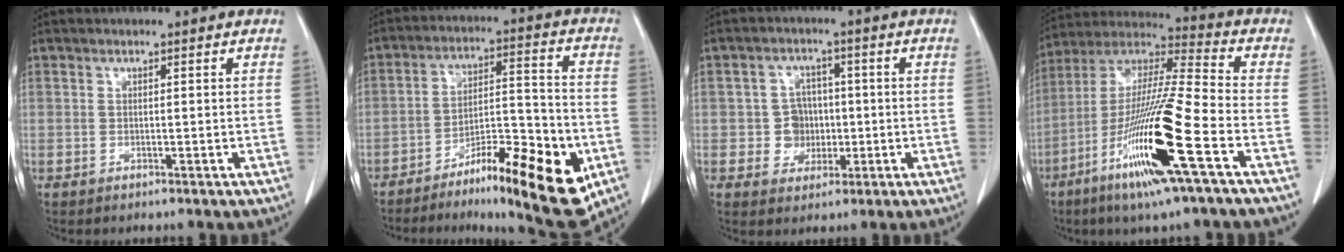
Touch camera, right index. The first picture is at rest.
{"total": 17.9, "force": [-9.1, 3.8, 15.0], "torque": [-0.209, 0.009, -0.134]}
{"total": 4.8, "force": [-0.5, 4.7, 1.2], "torque": [-0.015, 0.014, -0.004]}
{"total": 19.9, "force": [-8.0, 0.0, 18.2], "torque": [-0.379, -0.034, -0.159]}